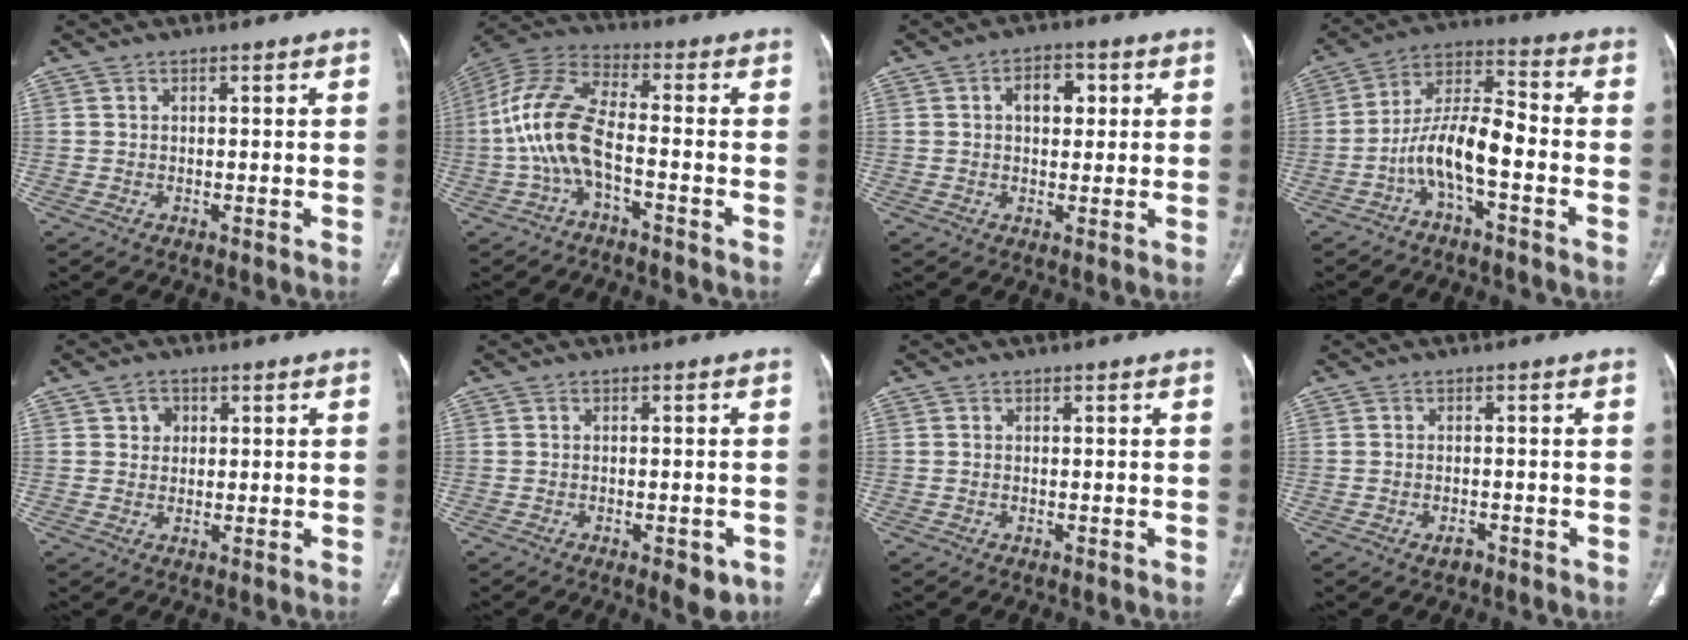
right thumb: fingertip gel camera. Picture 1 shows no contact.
{"total": 11.8, "force": [-3.1, 4.9, 10.3], "torque": [-0.228, 0.044, -0.067]}
{"total": 5.9, "force": [1.5, 3.8, 4.2], "torque": [-0.041, 0.005, 0.021]}
{"total": 10.9, "force": [-4.0, 3.7, 9.5], "torque": [-0.184, 0.058, -0.080]}
{"total": 2.7, "force": [0.9, 2.3, 1.0], "torque": [-0.001, -0.002, 0.012]}
{"total": 4.6, "force": [-2.4, 2.0, 3.4], "torque": [-0.031, 0.006, -0.023]}
{"total": 0.0}
{"total": 1.8, "force": [-1.2, 1.0, 0.9], "torque": [-0.010, 0.010, -0.016]}